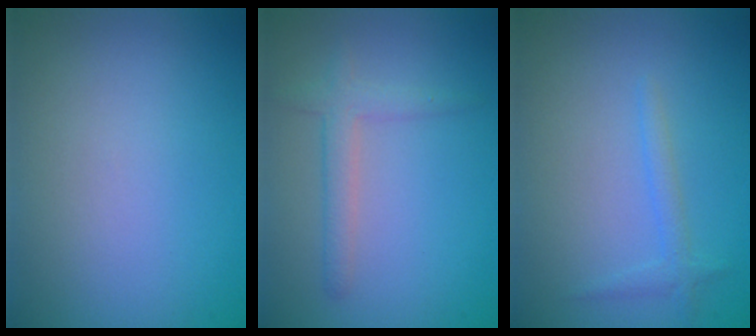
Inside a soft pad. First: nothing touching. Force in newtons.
{"total": 2.1, "press": 2.1, "slide": 0.1}
{"total": 1.3, "press": 1.3, "slide": 0.1}